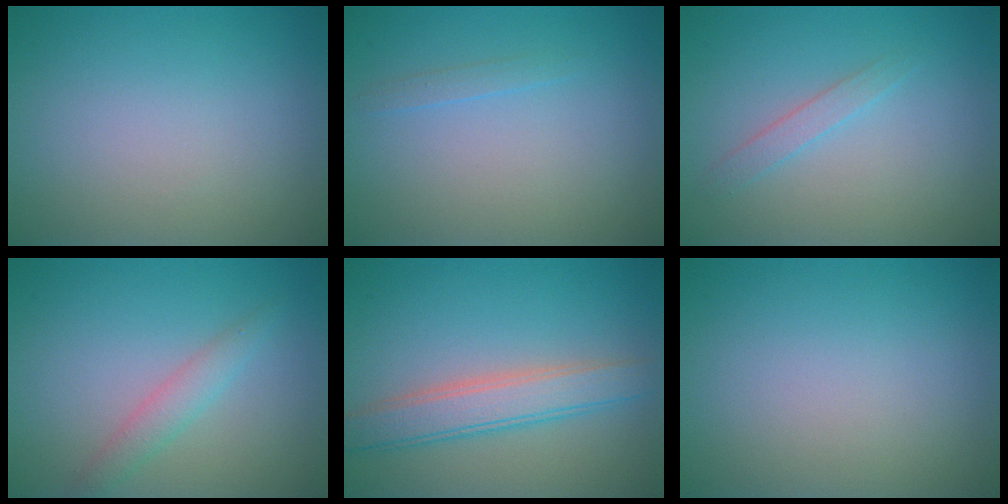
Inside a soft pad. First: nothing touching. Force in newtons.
{"total": 0.7, "press": 0.7, "slide": 0.1}
{"total": 1.2, "press": 1.2, "slide": 0.0}
{"total": 1.9, "press": 1.9, "slide": 0.1}
{"total": 4.1, "press": 4.1, "slide": 0.1}
{"total": 0.0}